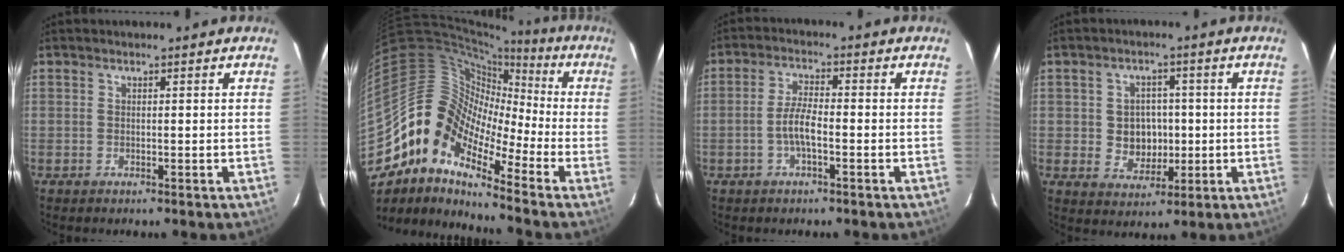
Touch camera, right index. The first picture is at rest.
{"total": 12.6, "force": [-6.9, 7.2, 7.7], "torque": [-0.123, 0.015, -0.161]}
{"total": 4.3, "force": [-1.6, 1.0, 3.9], "torque": [-0.086, 0.007, -0.031]}
{"total": 6.2, "force": [-0.2, 5.7, 2.6], "torque": [-0.057, 0.011, 0.009]}